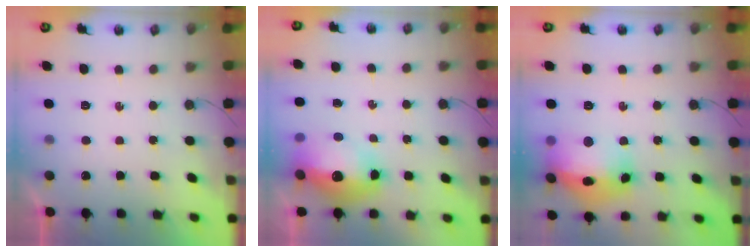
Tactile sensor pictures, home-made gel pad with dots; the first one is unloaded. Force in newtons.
{"total": 16.6, "press": 16.5, "slide": 1.5}
{"total": 21.7, "press": 20.9, "slide": 5.6}